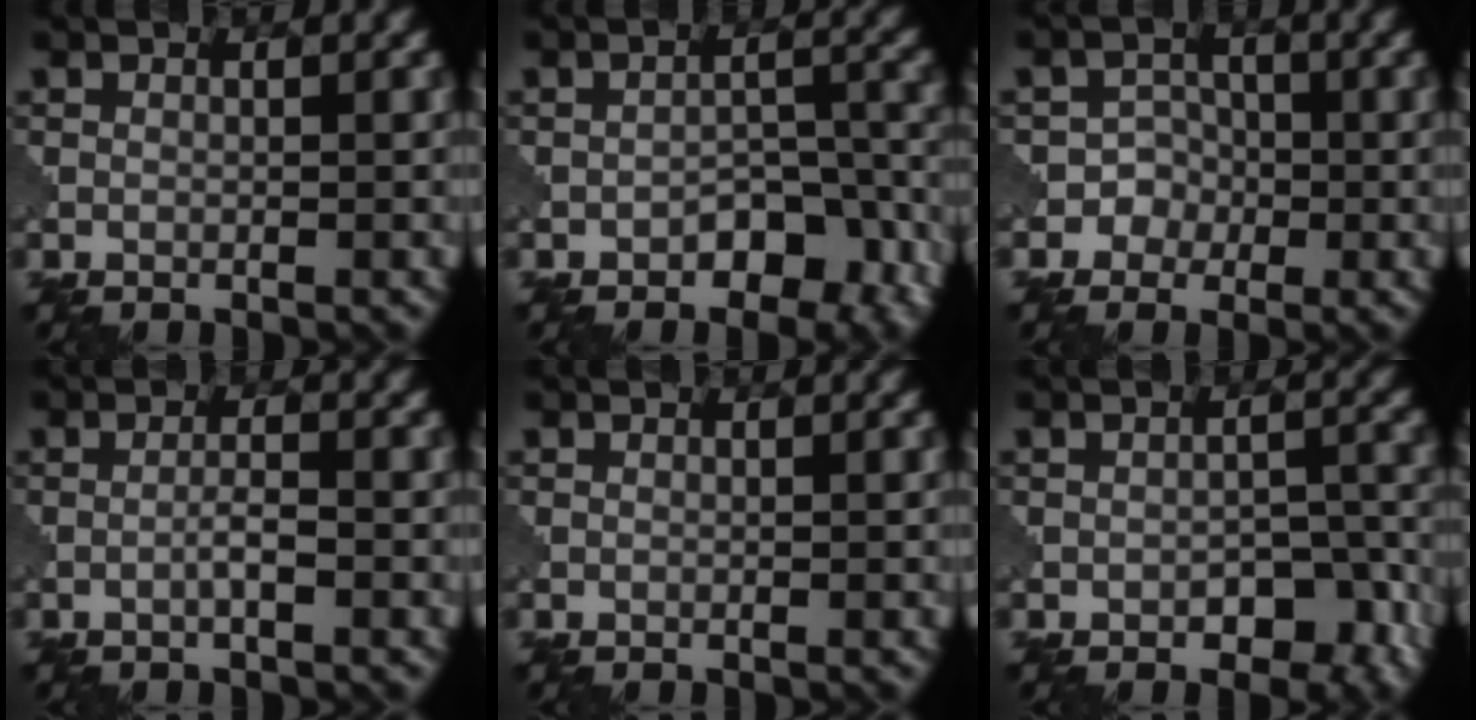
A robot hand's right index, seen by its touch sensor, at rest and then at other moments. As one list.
[{"total": 5.2, "force": [-3.0, 3.0, 3.0], "torque": [-0.030, 0.003, -0.044]}, {"total": 2.7, "force": [-1.0, 2.5, 0.2], "torque": [0.027, 0.011, -0.029]}, {"total": 1.5, "force": [-0.6, 0.1, 1.4], "torque": [-0.025, 0.005, -0.014]}, {"total": 0.0}, {"total": 4.3, "force": [-2.1, 2.5, 2.9], "torque": [-0.032, -0.003, -0.025]}]